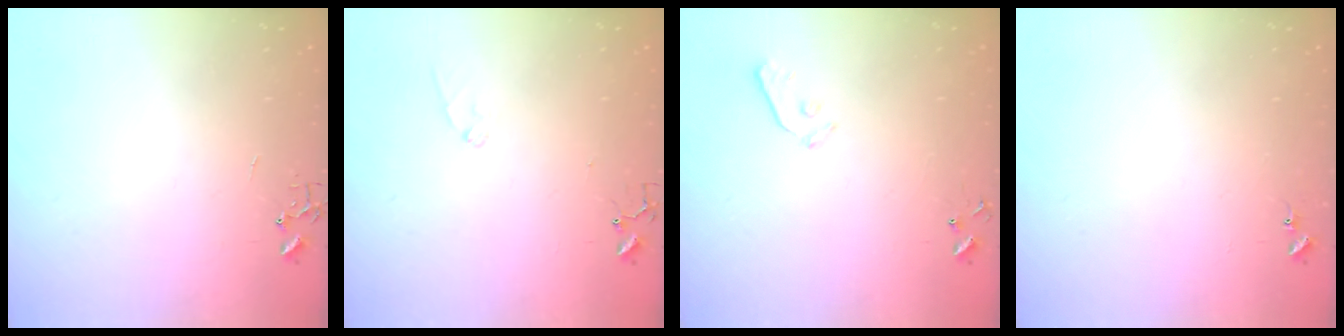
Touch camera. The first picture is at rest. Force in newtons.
{"total": 6.8, "press": 6.8, "slide": 0.7}
{"total": 4.9, "press": 4.9, "slide": 0.5}
{"total": 6.8, "press": 6.7, "slide": 0.5}